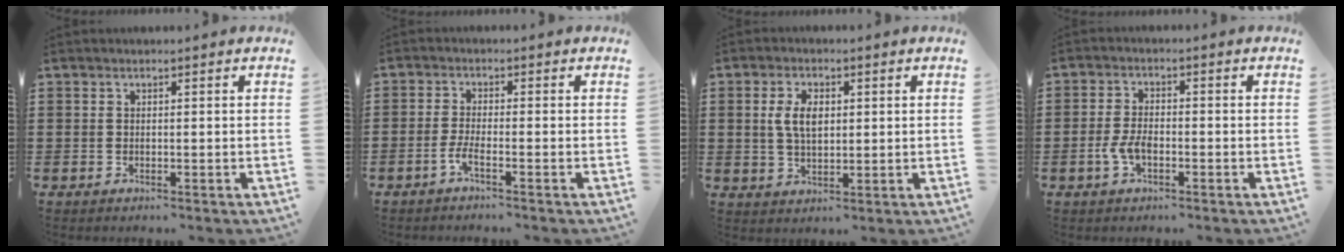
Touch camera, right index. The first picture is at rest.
{"total": 2.6, "force": [-1.8, 0.0, 1.9], "torque": [-0.048, -0.007, -0.038]}
{"total": 4.9, "force": [1.1, 2.5, 4.1], "torque": [-0.085, 0.005, 0.014]}
{"total": 3.7, "force": [-1.3, 1.9, 3.0], "torque": [-0.069, -0.002, -0.025]}